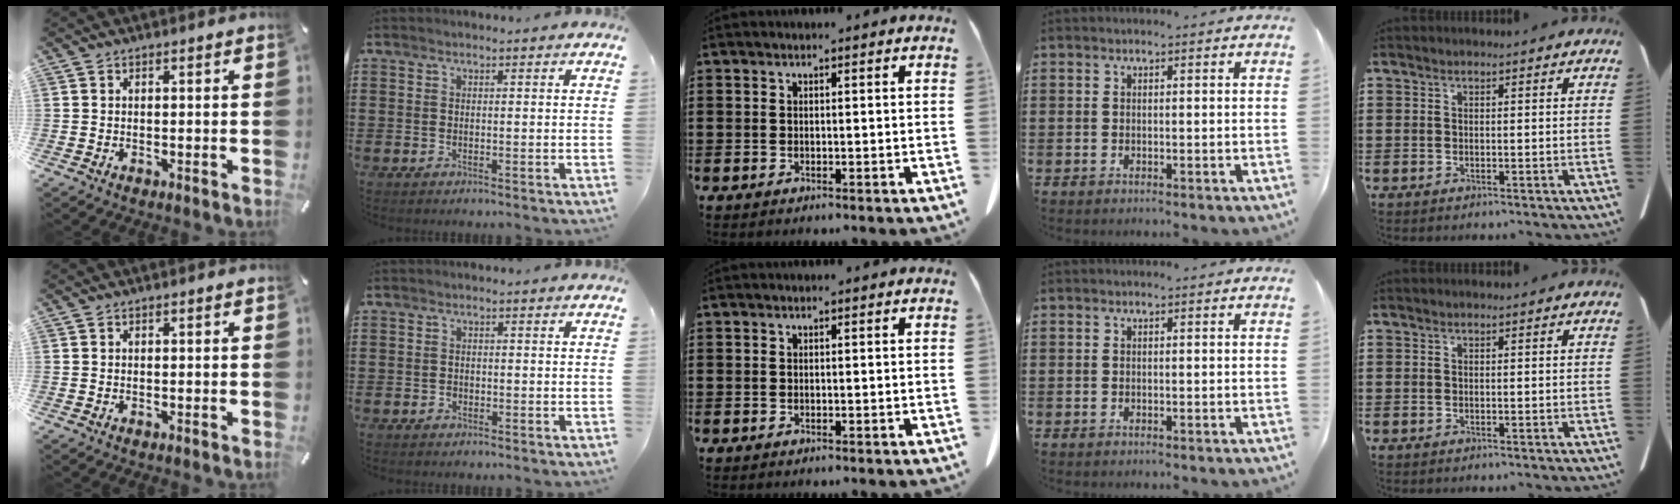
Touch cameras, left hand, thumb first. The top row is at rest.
{"index": {"total": 0.7, "force": [-0.4, 0.6, 0.1], "torque": [-0.006, 0.003, -0.010]}}